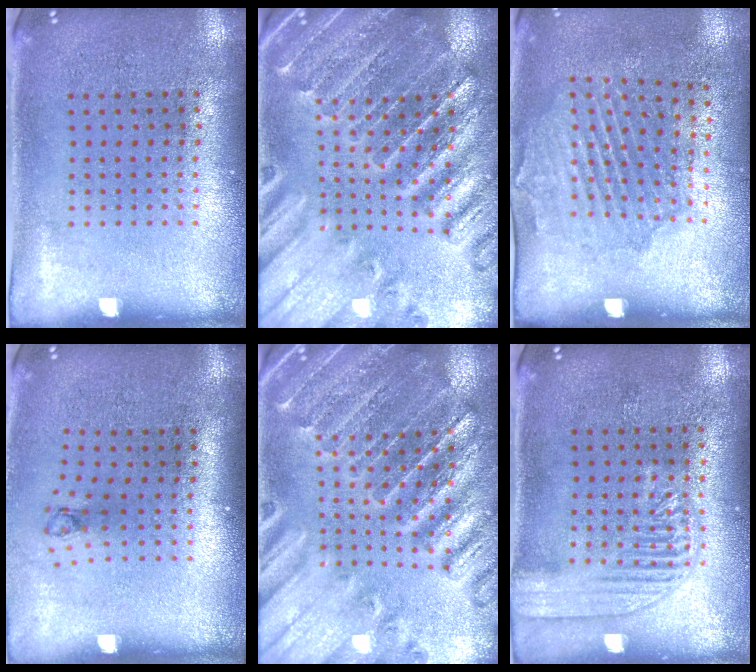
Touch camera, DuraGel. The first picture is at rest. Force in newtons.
{"total": 2.7, "press": 2.7, "slide": 0.4}
{"total": 1.7, "press": 1.4, "slide": 0.8}
{"total": 0.7, "press": 0.3, "slide": 0.6}
{"total": 2.7, "press": 2.7, "slide": 0.4}
{"total": 2.5, "press": 2.5, "slide": 0.3}